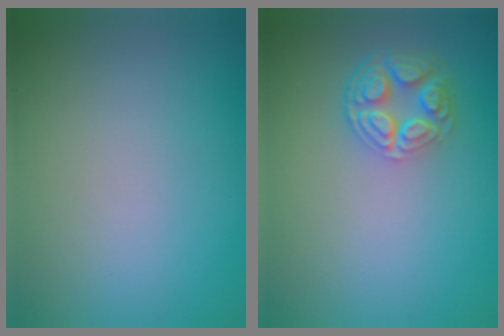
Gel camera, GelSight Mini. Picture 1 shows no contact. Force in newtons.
{"total": 4.3, "press": 3.3, "slide": 2.8}